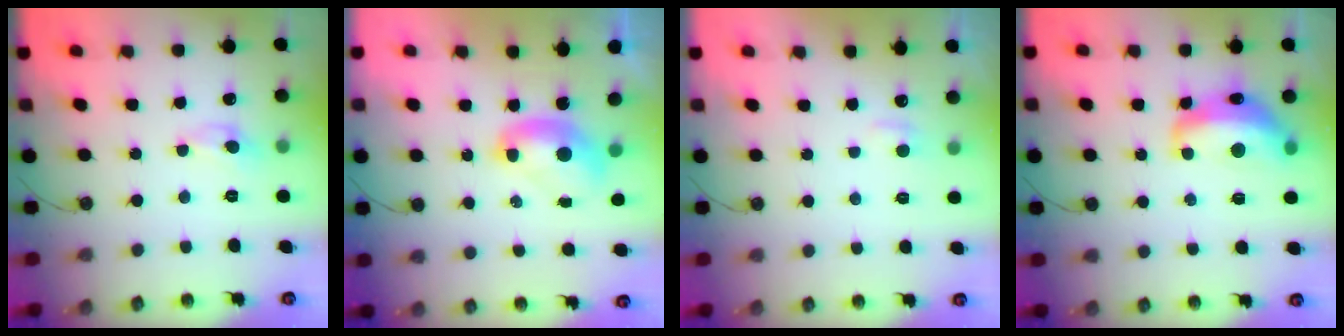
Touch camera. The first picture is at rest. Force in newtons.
{"total": 2.1, "press": 2.1, "slide": 0.2}
{"total": 1.3, "press": 1.2, "slide": 0.6}
{"total": 8.3, "press": 8.3, "slide": 0.9}